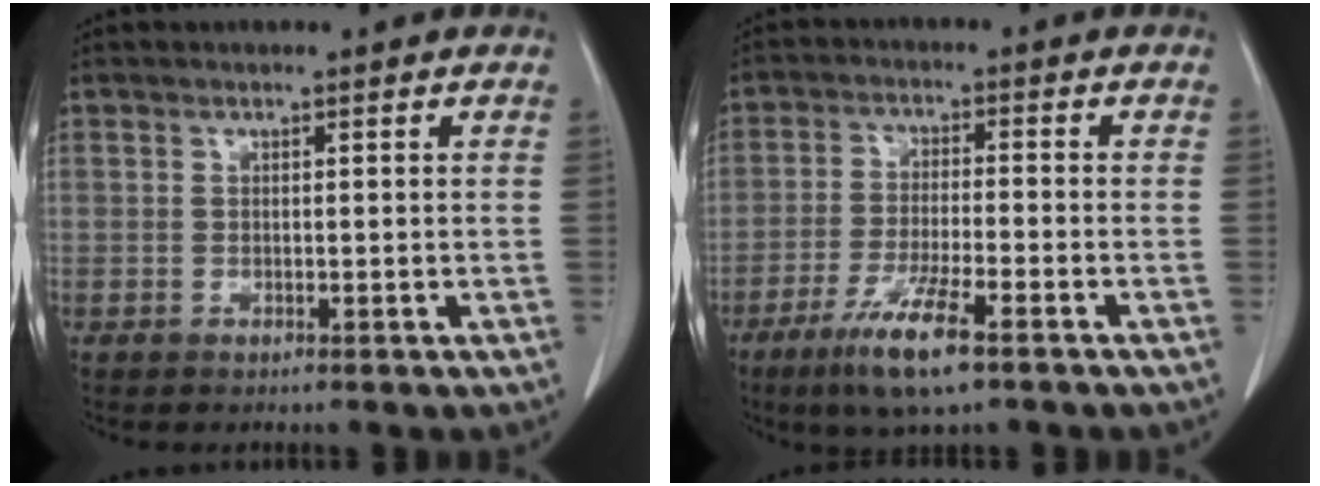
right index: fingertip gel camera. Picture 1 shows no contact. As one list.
[{"total": 9.0, "force": [-5.5, 0.8, 7.0], "torque": [-0.137, -0.020, -0.096]}]